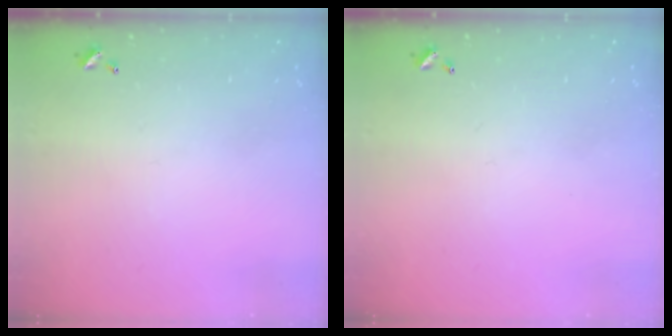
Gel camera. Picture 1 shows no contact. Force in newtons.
{"total": 0.0}